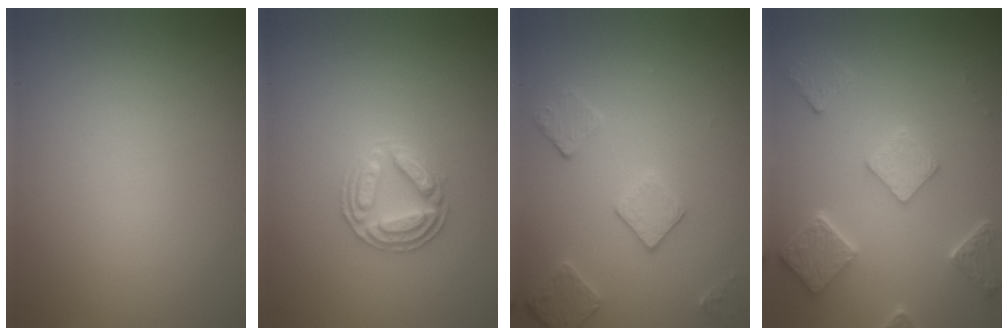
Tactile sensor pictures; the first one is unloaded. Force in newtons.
{"total": 2.9, "press": 2.9, "slide": 0.2}
{"total": 2.6, "press": 2.5, "slide": 0.8}
{"total": 5.0, "press": 4.0, "slide": 3.0}